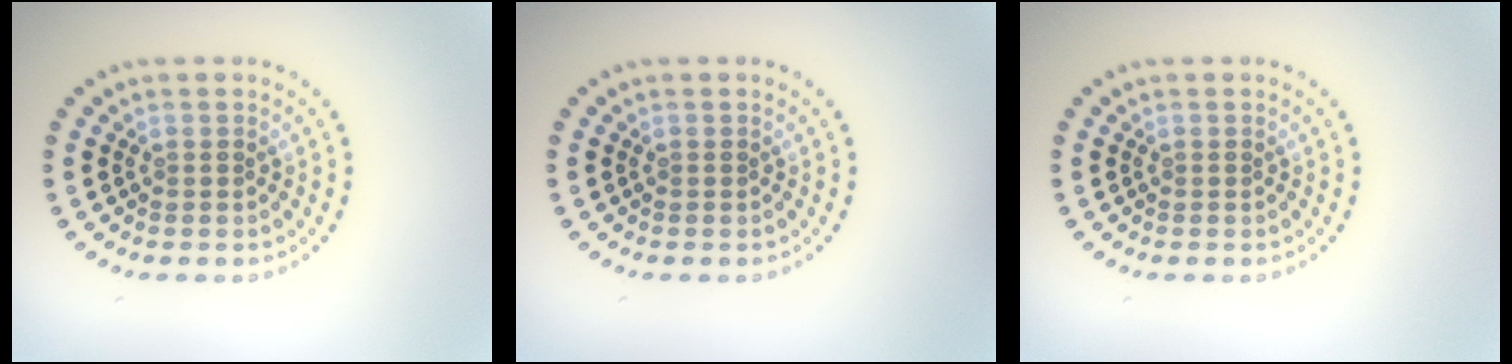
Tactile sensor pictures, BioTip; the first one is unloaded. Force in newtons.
{"total": 0.0}
{"total": 0.0}